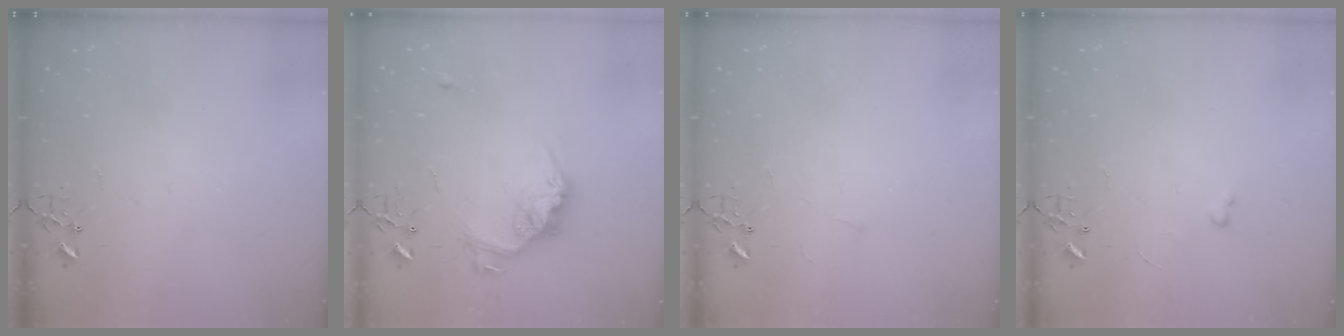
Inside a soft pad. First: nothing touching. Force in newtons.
{"total": 15.4, "press": 15.4, "slide": 1.0}
{"total": 3.3, "press": 3.2, "slide": 0.5}
{"total": 2.4, "press": 2.3, "slide": 0.4}